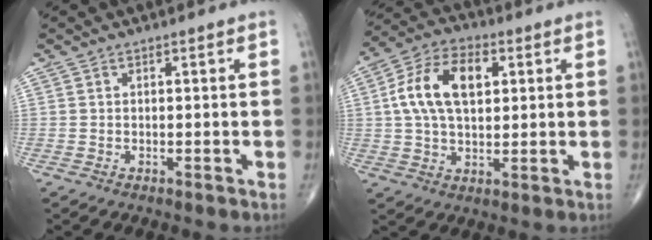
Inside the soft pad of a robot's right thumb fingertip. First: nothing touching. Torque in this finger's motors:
{"motor_torque": [0.12, 0.13, 0.33, -0.32, 0.24]}